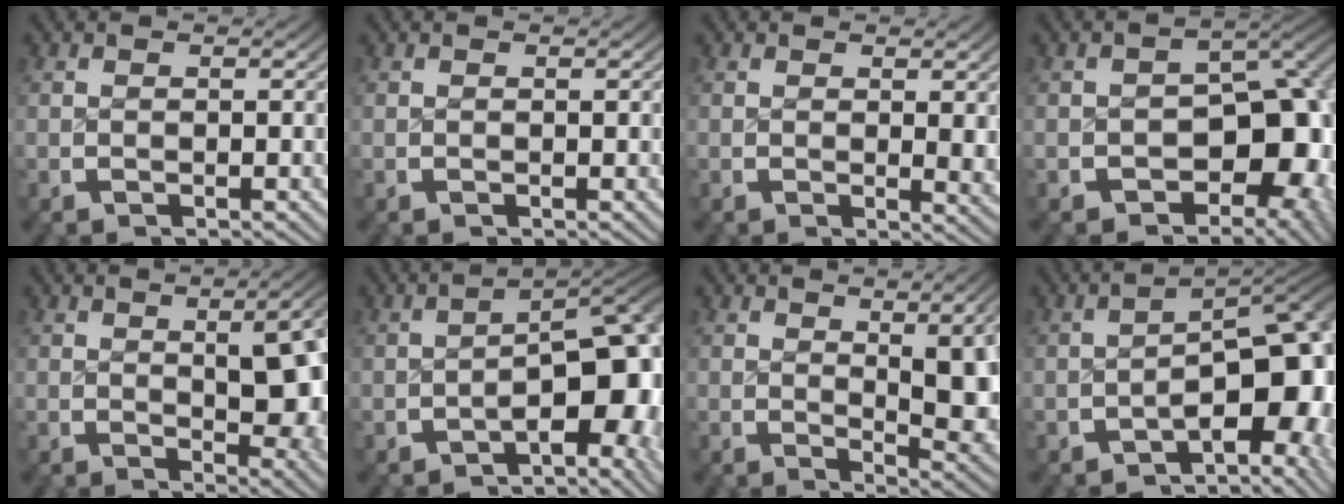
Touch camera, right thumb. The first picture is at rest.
{"total": 0.0}
{"total": 1.9, "force": [0.6, 0.5, 1.7], "torque": [-0.012, -0.006, 0.008]}
{"total": 11.7, "force": [-2.5, 7.9, 8.3], "torque": [-0.120, -0.051, -0.016]}
{"total": 7.9, "force": [0.2, 3.6, 7.1], "torque": [-0.083, -0.011, 0.013]}
{"total": 10.0, "force": [-2.2, 5.1, 8.3], "torque": [-0.108, -0.028, -0.021]}
{"total": 6.7, "force": [0.4, 2.6, 6.2], "torque": [-0.076, -0.016, 0.018]}
{"total": 12.1, "force": [-2.5, 6.5, 9.9], "torque": [-0.131, -0.038, -0.023]}